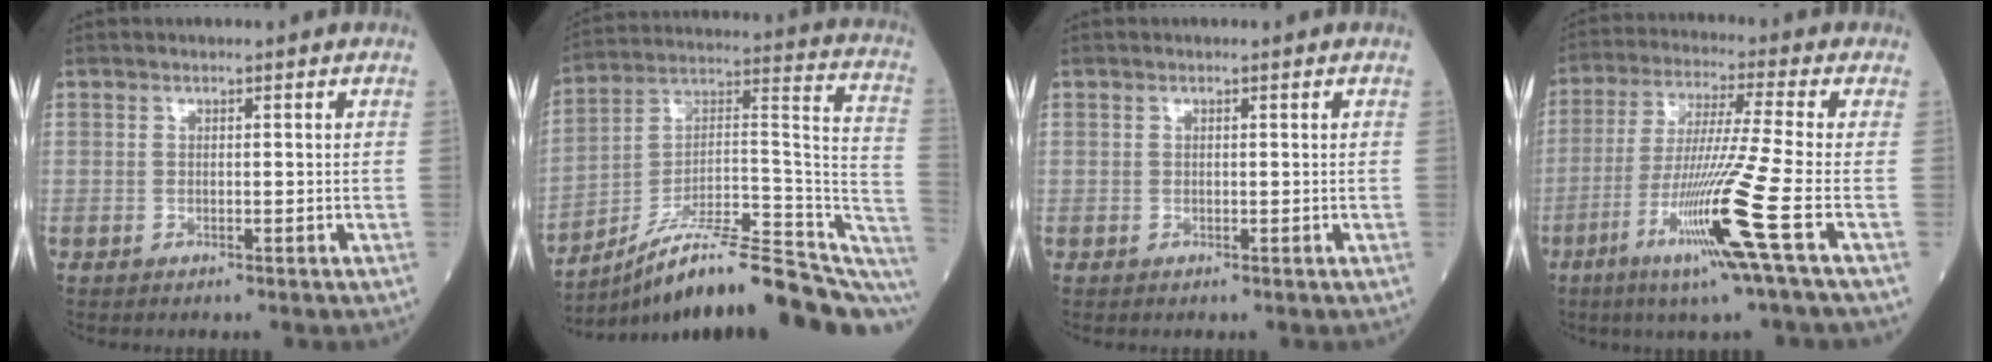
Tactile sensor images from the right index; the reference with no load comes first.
{"total": 22.9, "force": [-16.5, 3.6, 15.4], "torque": [-0.153, 0.048, -0.250]}
{"total": 0.0}
{"total": 14.1, "force": [-5.4, -2.6, 12.8], "torque": [-0.254, -0.034, -0.106]}